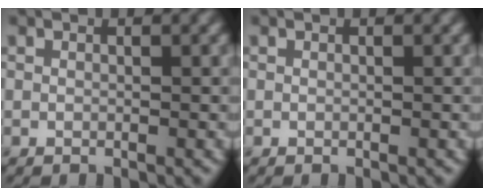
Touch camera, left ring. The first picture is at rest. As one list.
[{"total": 0.0}]